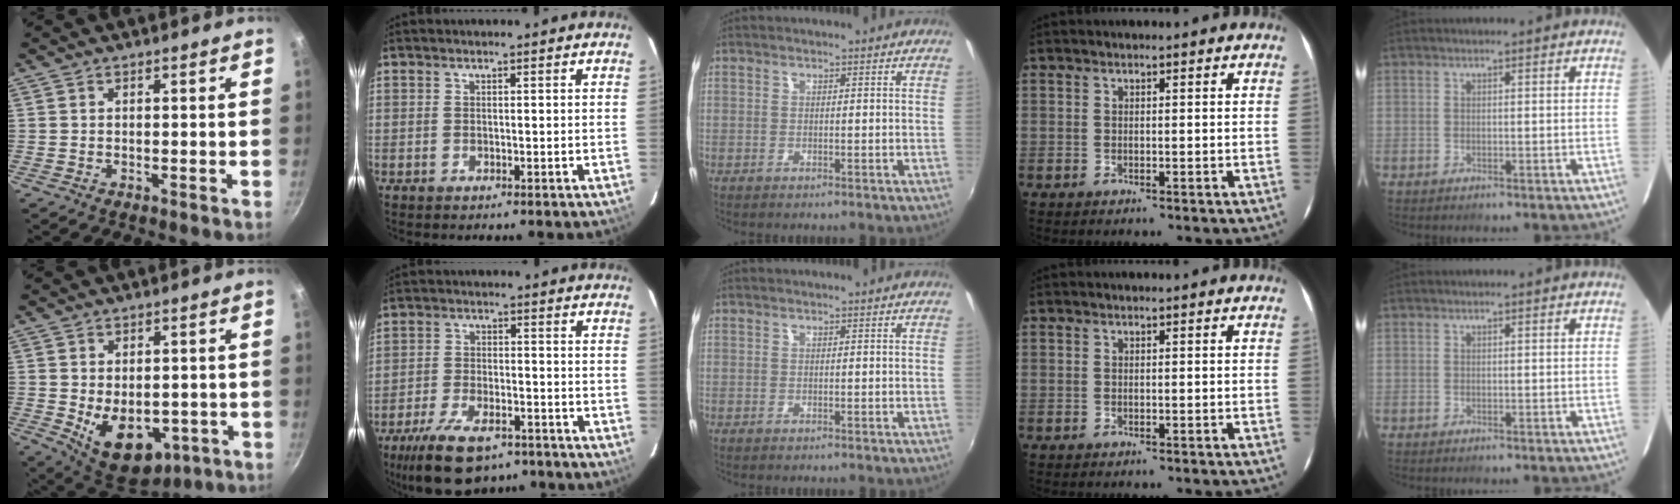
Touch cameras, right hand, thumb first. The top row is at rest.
{"thumb": {"total": 13.2, "force": [-3.2, 8.5, 9.6], "torque": [-0.104, -0.011, -0.023]}, "index": {"total": 14.1, "force": [-9.8, 6.4, 7.9], "torque": [-0.175, -0.017, -0.162]}}